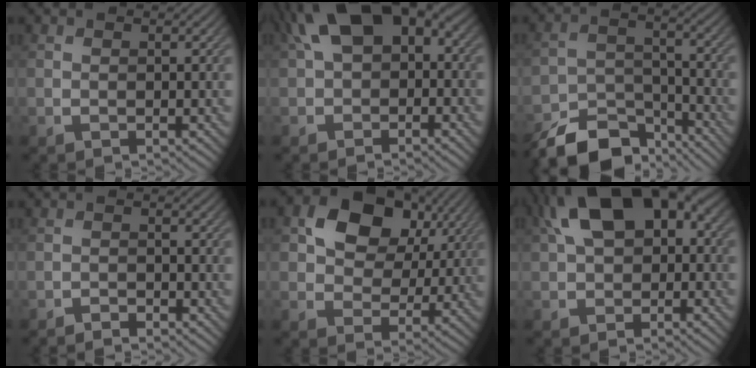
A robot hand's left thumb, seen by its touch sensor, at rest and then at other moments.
{"total": 10.3, "force": [2.2, 6.3, 7.9], "torque": [-0.138, 0.007, 0.027]}
{"total": 11.3, "force": [-9.1, 4.7, 4.7], "torque": [-0.084, -0.018, -0.150]}
{"total": 1.5, "force": [-1.4, 0.2, 0.4], "torque": [-0.006, 0.002, -0.026]}
{"total": 10.9, "force": [4.5, 7.5, 6.4], "torque": [-0.111, 0.006, 0.072]}
{"total": 11.8, "force": [2.6, 7.1, 9.0], "torque": [-0.156, 0.011, 0.034]}